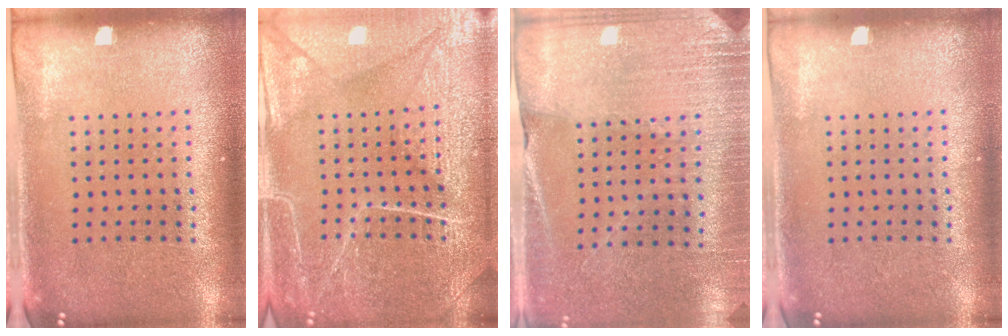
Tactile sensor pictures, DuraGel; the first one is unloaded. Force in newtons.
{"total": 6.9, "press": 6.8, "slide": 0.9}
{"total": 2.7, "press": 2.6, "slide": 0.3}
{"total": 0.0}